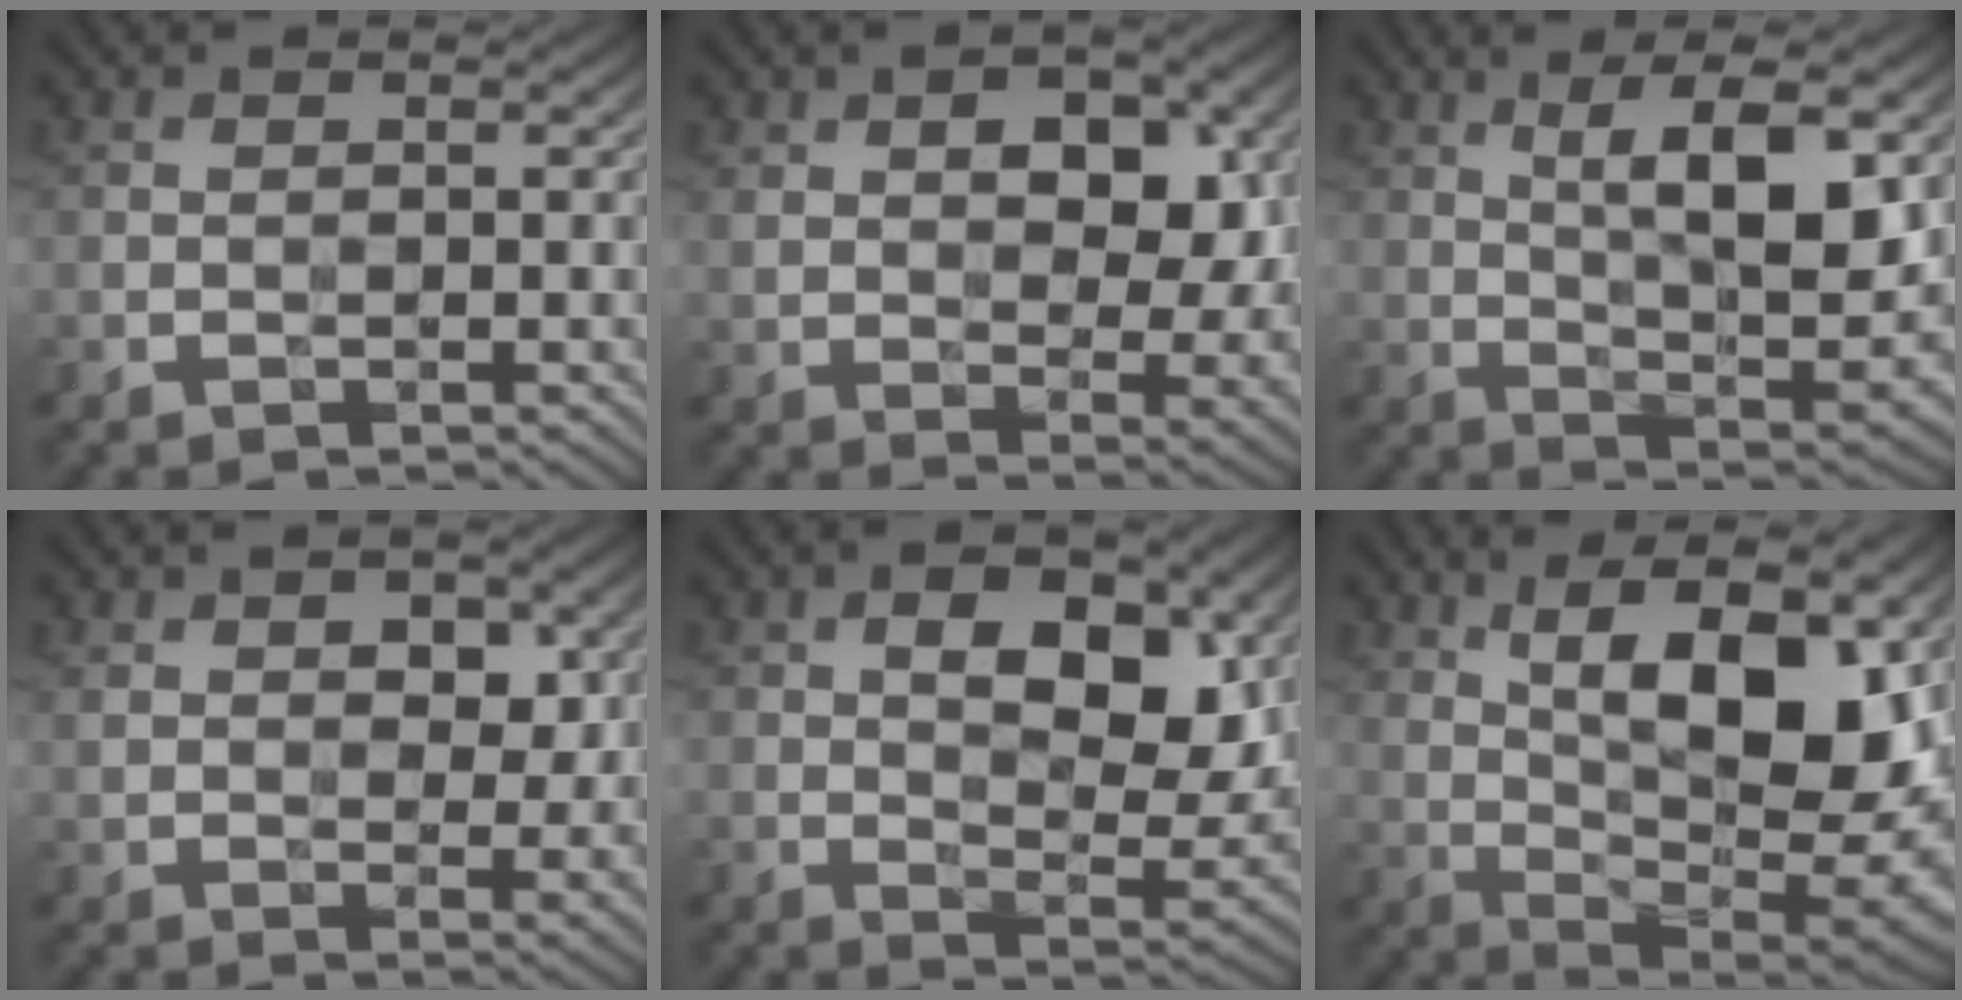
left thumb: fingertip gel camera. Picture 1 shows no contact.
{"total": 9.8, "force": [3.1, 5.7, 7.4], "torque": [-0.114, -0.003, 0.051]}
{"total": 10.4, "force": [3.7, 3.0, 9.3], "torque": [-0.162, -0.002, 0.069]}
{"total": 5.4, "force": [2.2, 3.4, 3.6], "torque": [-0.070, -0.002, 0.040]}
{"total": 10.7, "force": [3.4, 5.7, 8.4], "torque": [-0.135, -0.006, 0.059]}
{"total": 17.2, "force": [6.0, 7.0, 14.5], "torque": [-0.227, 0.029, 0.089]}